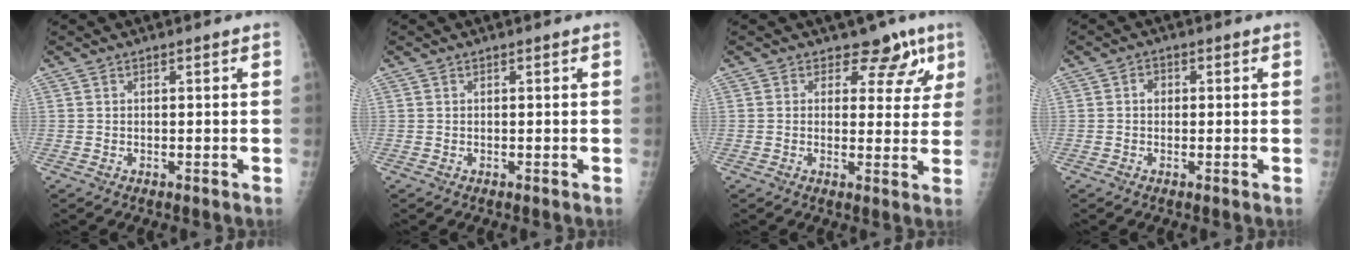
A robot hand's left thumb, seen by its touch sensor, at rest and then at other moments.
{"total": 0.0}
{"total": 6.5, "force": [4.4, 4.2, 2.1], "torque": [0.010, -0.023, 0.043]}
{"total": 1.8, "force": [0.1, 1.5, 1.0], "torque": [-0.006, 0.004, -0.001]}